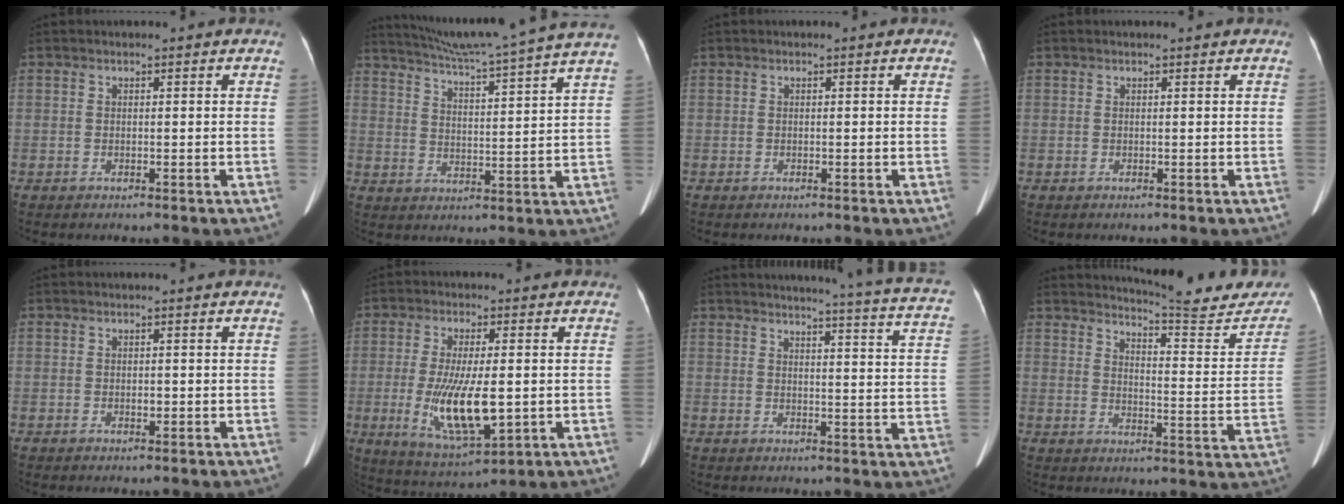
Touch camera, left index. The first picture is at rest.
{"total": 19.8, "force": [17.5, -2.4, 8.9], "torque": [-0.157, -0.035, 0.237]}
{"total": 0.0}
{"total": 0.6, "force": [0.5, 0.0, 0.2], "torque": [-0.006, 0.004, 0.009]}
{"total": 0.6, "force": [0.0, 0.3, 0.4], "torque": [-0.007, 0.000, 0.001]}
{"total": 11.2, "force": [-1.4, 3.1, 10.7], "torque": [-0.207, -0.026, -0.013]}
{"total": 18.5, "force": [16.5, -0.4, 8.4], "torque": [-0.109, -0.066, 0.173]}
{"total": 16.9, "force": [16.2, 1.4, 4.7], "torque": [-0.058, -0.076, 0.188]}